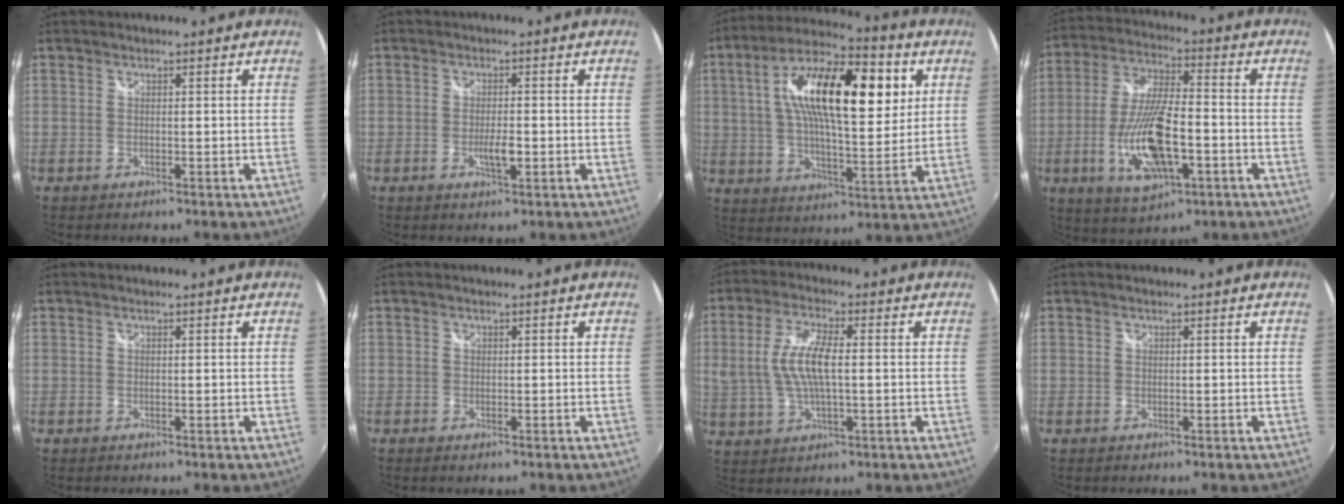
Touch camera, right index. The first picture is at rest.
{"total": 3.1, "force": [-1.0, 1.1, 2.8], "torque": [-0.051, -0.003, -0.017]}
{"total": 21.2, "force": [5.8, 7.8, 18.8], "torque": [-0.331, 0.032, 0.086]}
{"total": 15.9, "force": [-4.9, 6.0, 13.9], "torque": [-0.288, -0.012, -0.084]}
{"total": 0.0}
{"total": 0.6, "force": [-0.3, 0.4, 0.2], "torque": [-0.003, -0.004, -0.008]}
{"total": 9.1, "force": [0.3, 3.0, 8.6], "torque": [-0.174, 0.002, 0.009]}
{"total": 0.0}